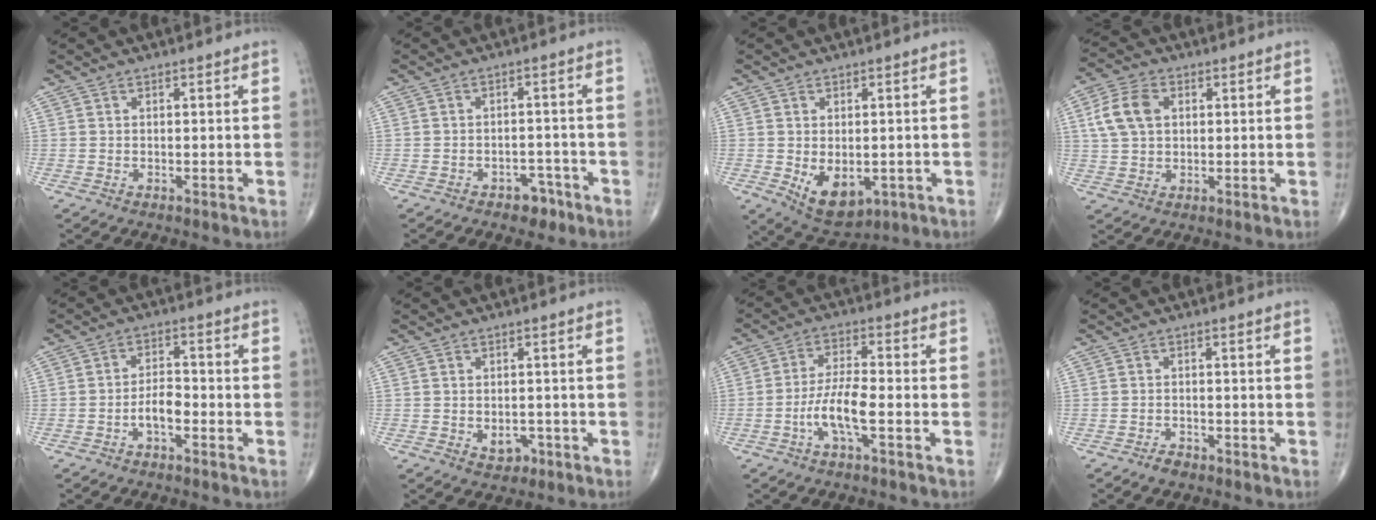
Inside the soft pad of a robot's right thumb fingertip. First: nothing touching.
{"total": 4.0, "force": [-2.6, 2.5, 1.7], "torque": [-0.007, 0.023, -0.032]}
{"total": 8.5, "force": [-1.8, 5.2, 6.5], "torque": [-0.086, -0.012, -0.010]}
{"total": 8.3, "force": [2.0, 5.7, 5.7], "torque": [-0.110, 0.009, 0.036]}
{"total": 4.5, "force": [-2.0, 2.2, 3.4], "torque": [-0.052, 0.023, -0.039]}
{"total": 3.3, "force": [-1.1, 2.4, 2.0], "torque": [-0.013, 0.005, -0.010]}
{"total": 7.5, "force": [-2.7, 1.9, 6.7], "torque": [-0.140, 0.022, -0.053]}
{"total": 2.0, "force": [-1.6, 1.0, 0.7], "torque": [-0.016, 0.006, -0.025]}